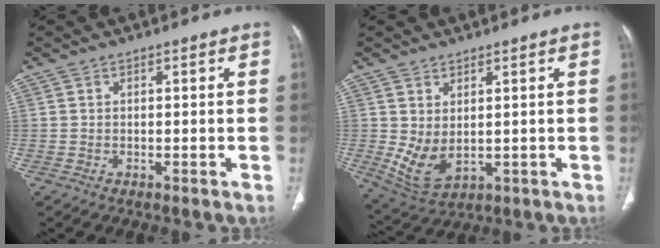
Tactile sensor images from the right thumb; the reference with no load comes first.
{"total": 6.5, "force": [0.5, 3.8, 5.2], "torque": [-0.096, -0.010, 0.032]}